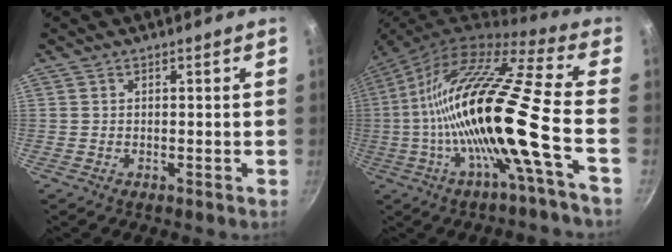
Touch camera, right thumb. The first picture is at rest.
{"total": 21.5, "force": [-5.0, 2.2, 20.8], "torque": [-0.354, 0.026, -0.106]}